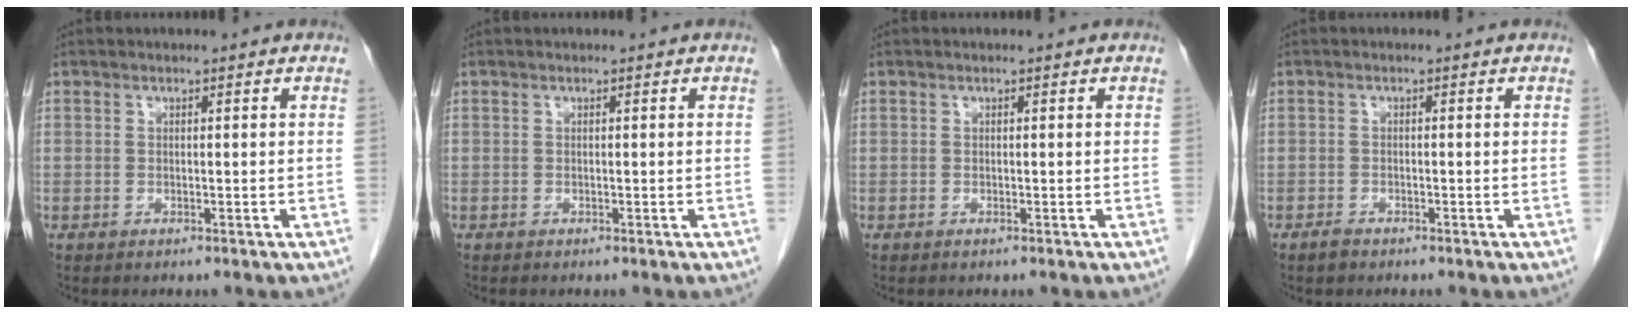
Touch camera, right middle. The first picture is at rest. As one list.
[{"total": 0.0}, {"total": 0.0}, {"total": 1.0, "force": [-0.9, 0.4, 0.4], "torque": [-0.011, 0.001, -0.014]}]